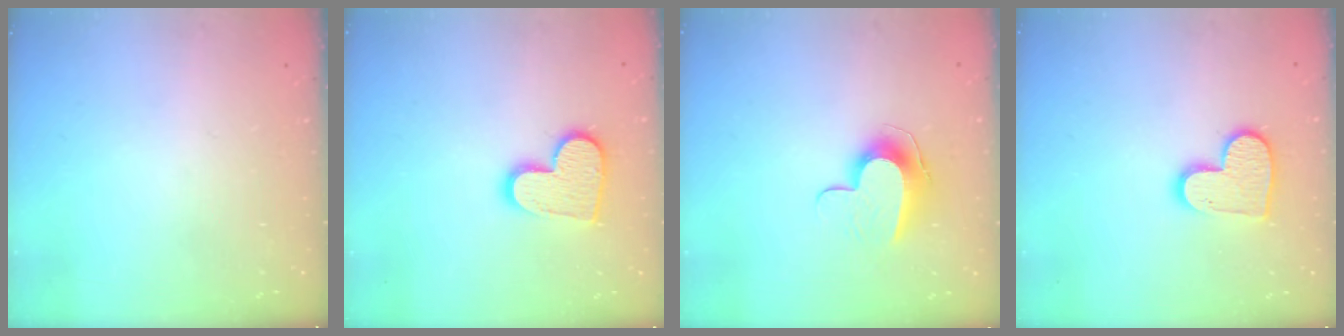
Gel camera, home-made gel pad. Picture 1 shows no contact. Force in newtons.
{"total": 12.7, "press": 12.7, "slide": 0.5}
{"total": 10.0, "press": 10.0, "slide": 0.3}
{"total": 11.1, "press": 11.1, "slide": 0.8}